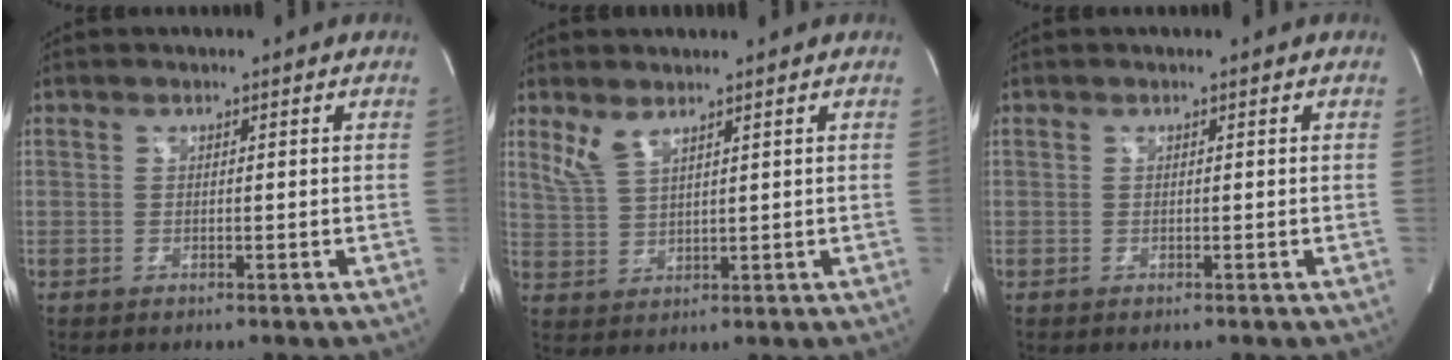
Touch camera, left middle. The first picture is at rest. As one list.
[{"total": 3.8, "force": [2.8, 1.0, 2.4], "torque": [-0.063, 0.002, 0.068]}, {"total": 0.0}]